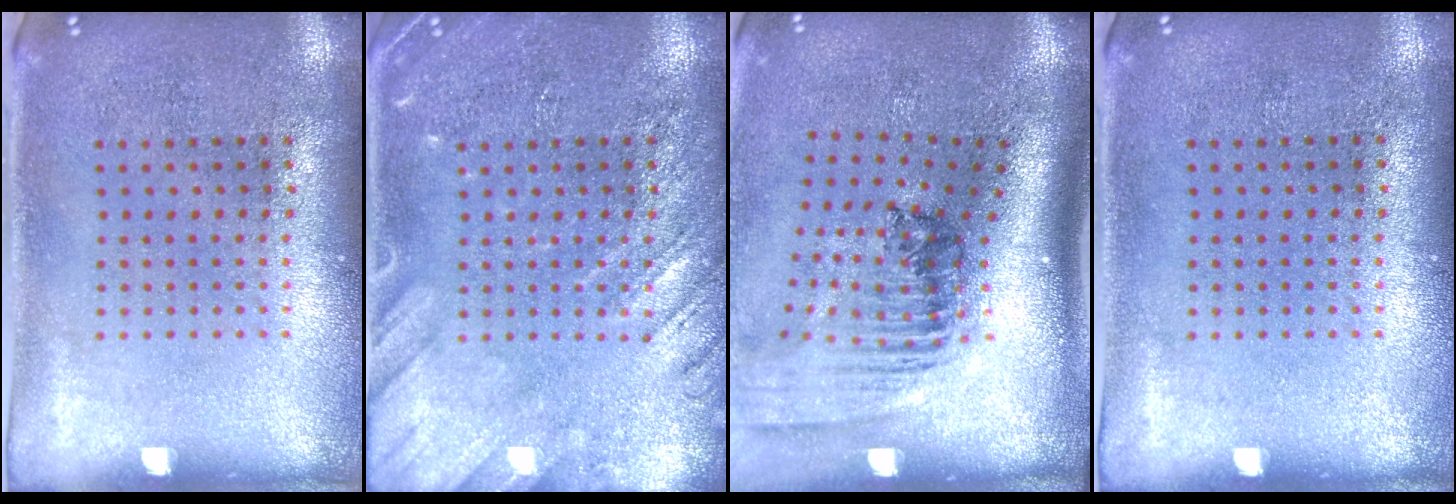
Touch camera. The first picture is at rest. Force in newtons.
{"total": 2.9, "press": 2.8, "slide": 0.3}
{"total": 2.3, "press": 1.6, "slide": 1.6}
{"total": 0.0}